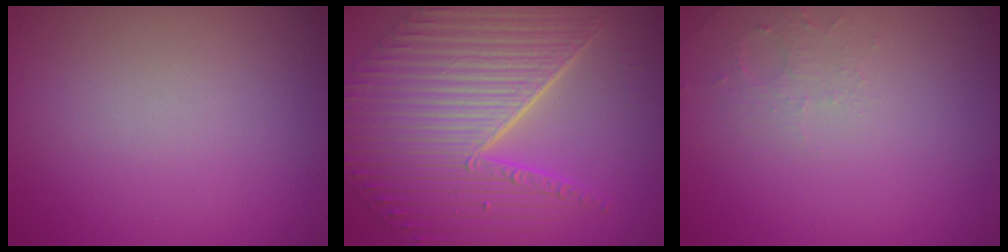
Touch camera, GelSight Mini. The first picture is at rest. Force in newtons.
{"total": 10.8, "press": 7.3, "slide": 8.0}
{"total": 1.6, "press": 1.5, "slide": 0.4}